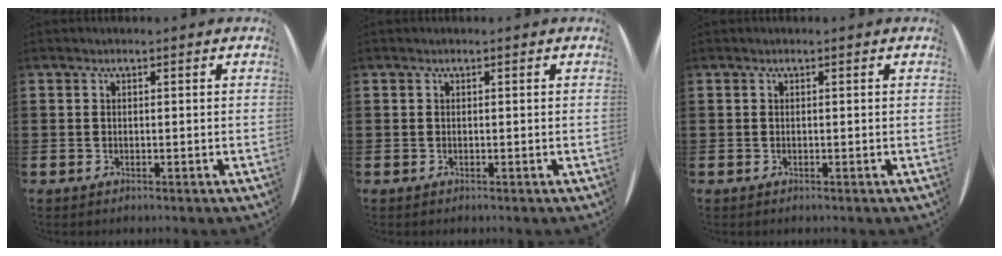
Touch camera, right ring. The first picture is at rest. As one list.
[{"total": 0.0}, {"total": 0.0}]